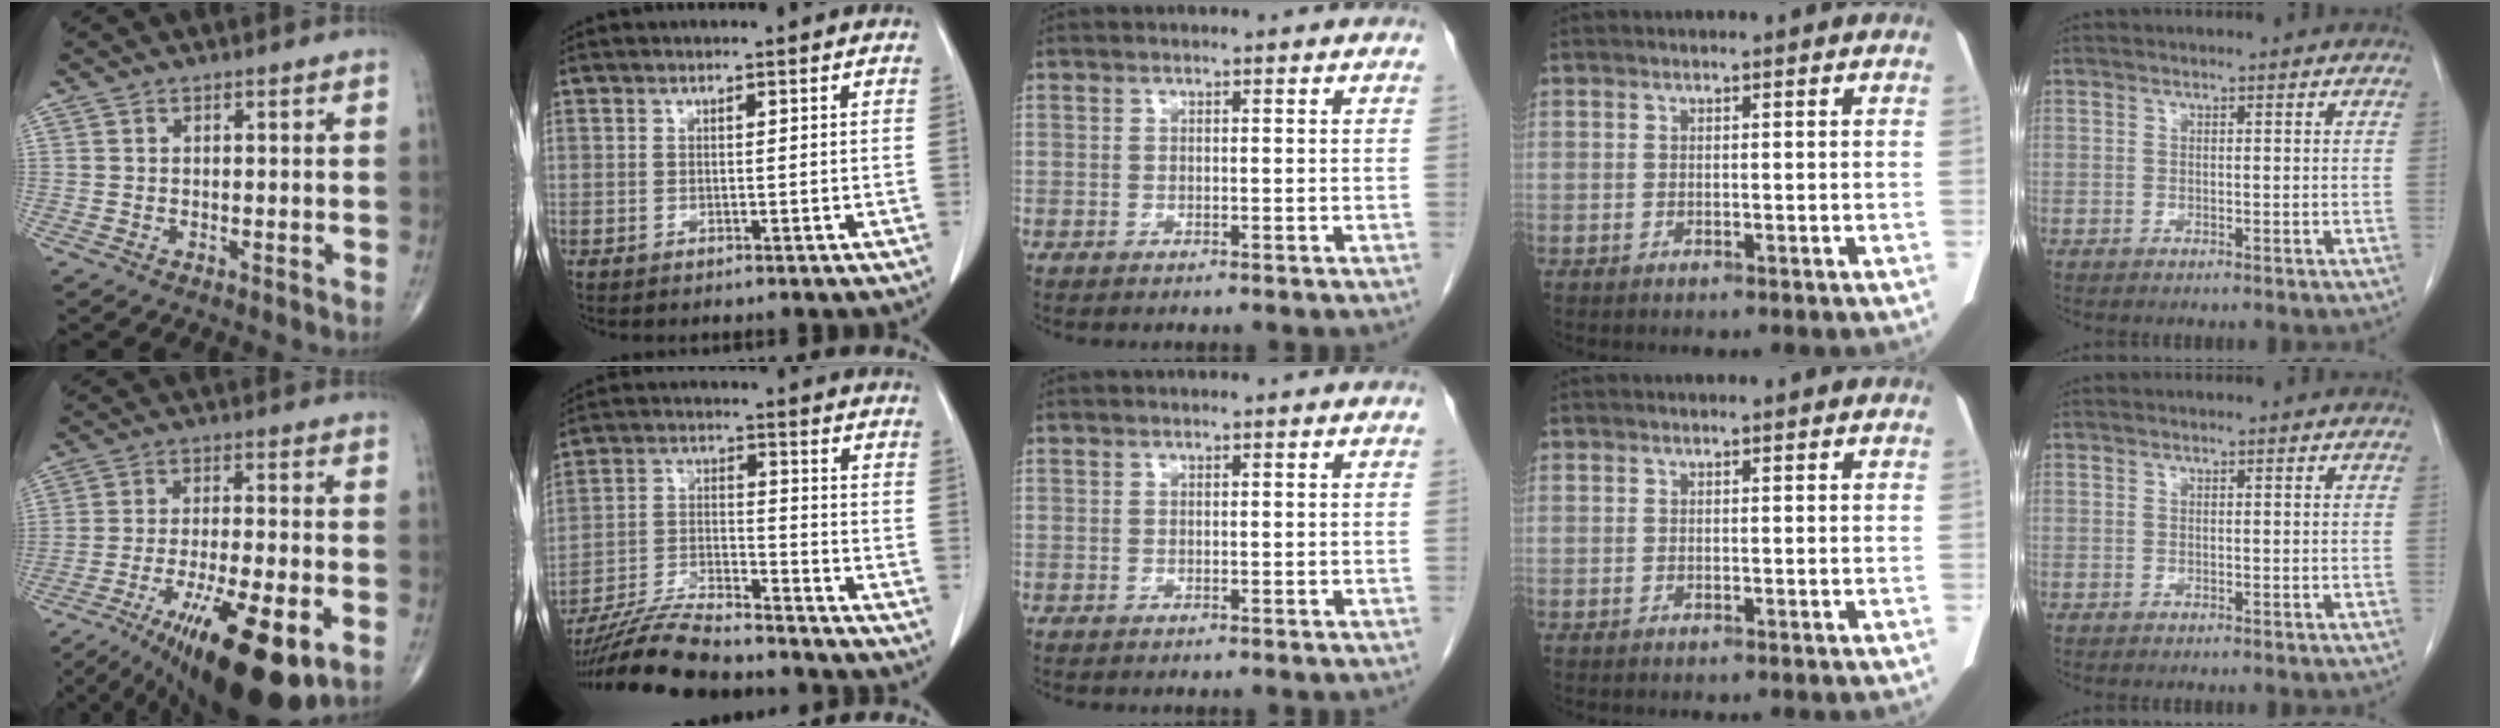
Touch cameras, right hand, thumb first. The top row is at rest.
{"thumb": {"total": 19.6, "force": [-9.3, 5.6, 16.3], "torque": [-0.250, 0.006, -0.143]}, "index": {"total": 17.7, "force": [-16.0, 2.3, 7.2], "torque": [-0.143, -0.016, -0.263]}}